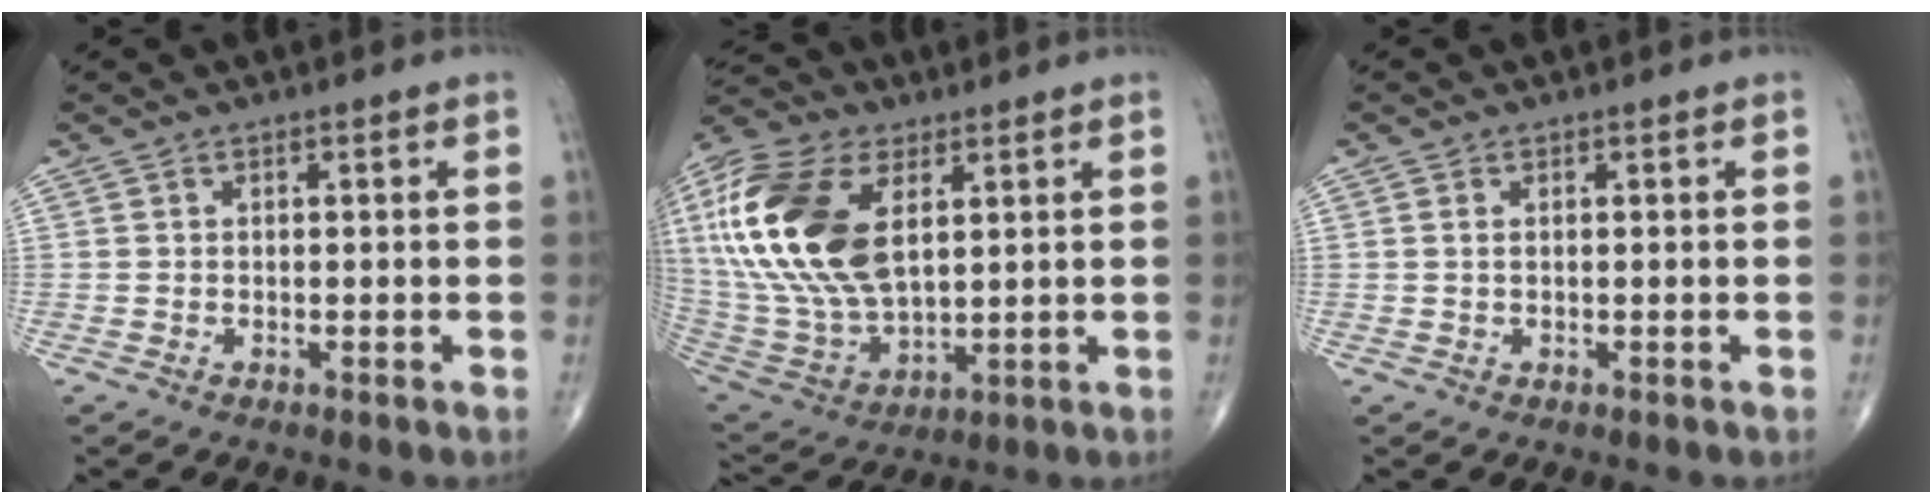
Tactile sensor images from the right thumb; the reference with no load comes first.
{"total": 24.9, "force": [6.8, 13.8, 19.6], "torque": [-0.429, -0.018, 0.129]}
{"total": 0.8, "force": [0.2, 0.4, 0.6], "torque": [-0.016, 0.005, 0.006]}